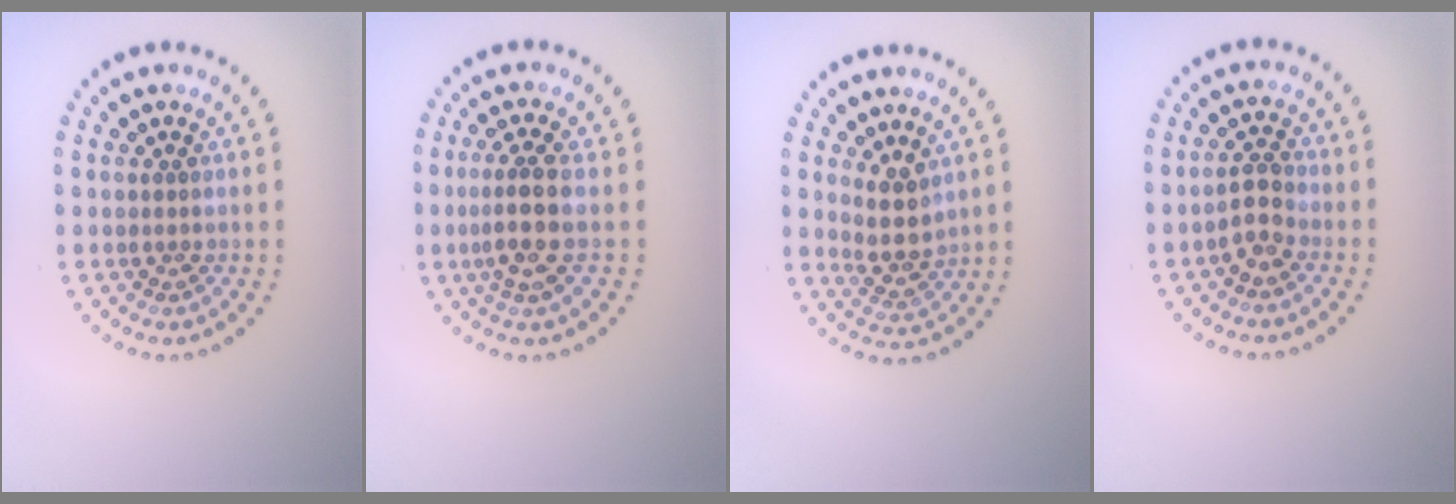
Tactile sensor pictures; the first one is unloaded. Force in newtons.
{"total": 3.2, "press": 2.6, "slide": 1.9}
{"total": 2.8, "press": 2.4, "slide": 1.5}
{"total": 2.3, "press": 2.2, "slide": 0.8}